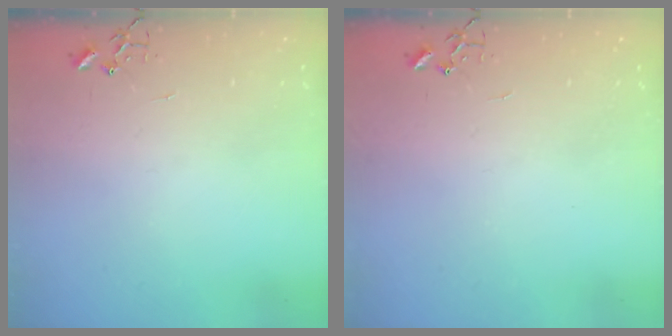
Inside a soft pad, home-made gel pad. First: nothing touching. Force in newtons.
{"total": 0.0}